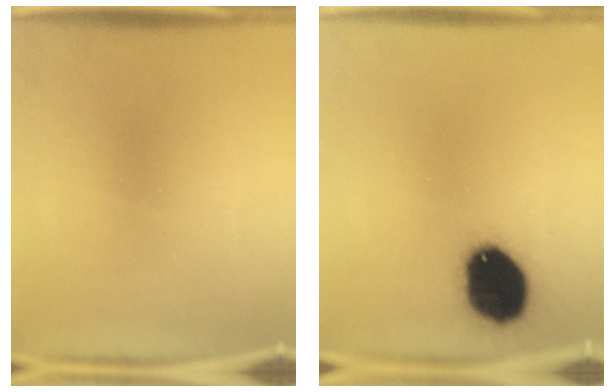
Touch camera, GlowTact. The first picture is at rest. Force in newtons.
{"total": 16.3}